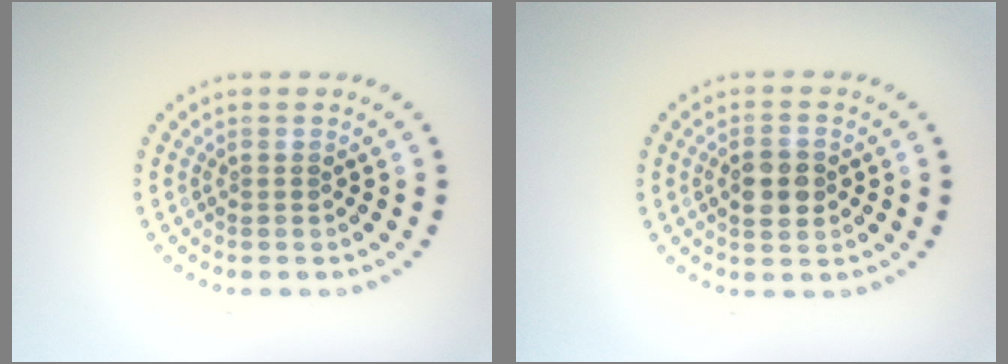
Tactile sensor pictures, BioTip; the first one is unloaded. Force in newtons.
{"total": 2.9, "press": 2.8, "slide": 0.3}